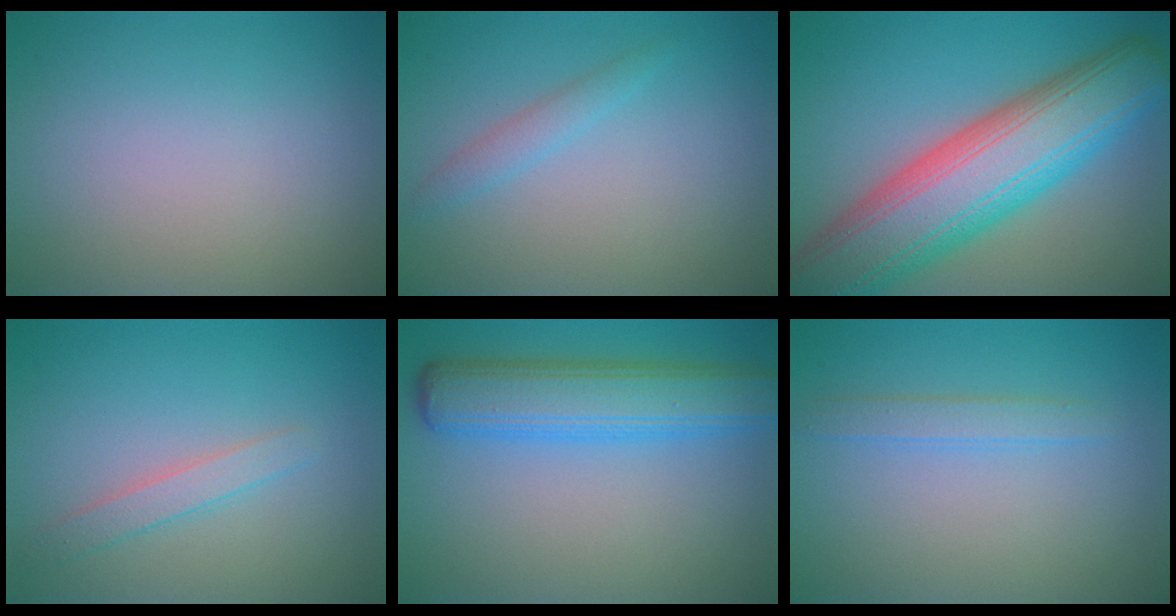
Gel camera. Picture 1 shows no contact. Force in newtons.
{"total": 1.5, "press": 1.5, "slide": 0.1}
{"total": 12.8, "press": 12.7, "slide": 0.8}
{"total": 1.8, "press": 1.8, "slide": 0.0}
{"total": 6.5, "press": 6.5, "slide": 0.1}
{"total": 1.6, "press": 1.6, "slide": 0.0}